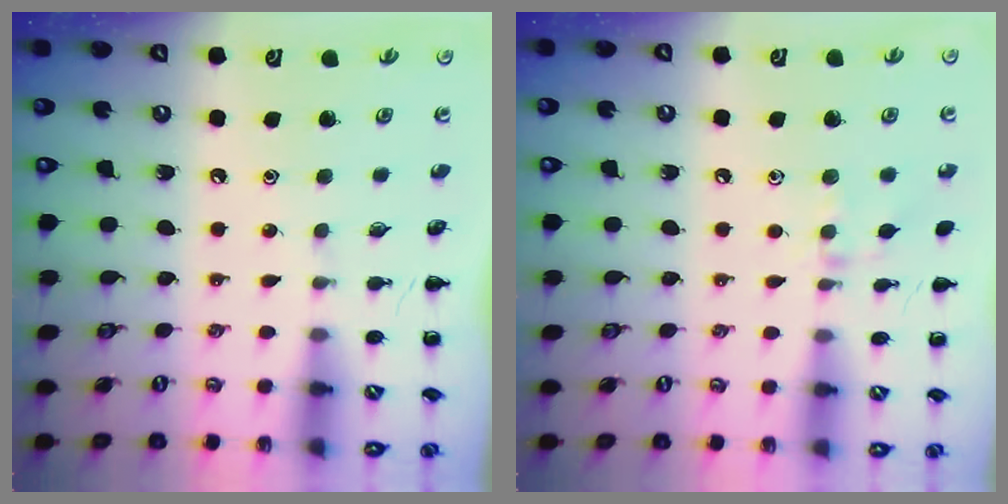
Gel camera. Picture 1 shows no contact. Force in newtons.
{"total": 7.0, "press": 6.7, "slide": 1.9}